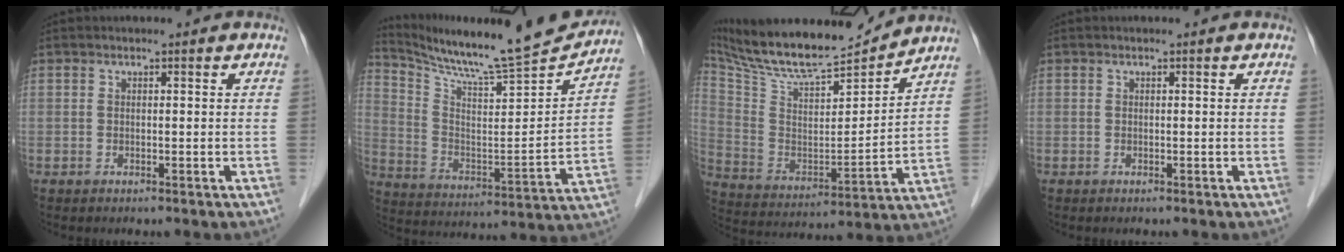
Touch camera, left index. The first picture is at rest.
{"total": 18.7, "force": [17.8, 0.1, 5.8], "torque": [-0.116, -0.062, 0.277]}
{"total": 17.1, "force": [16.0, 1.5, 5.8], "torque": [-0.121, -0.018, 0.282]}
{"total": 0.0}